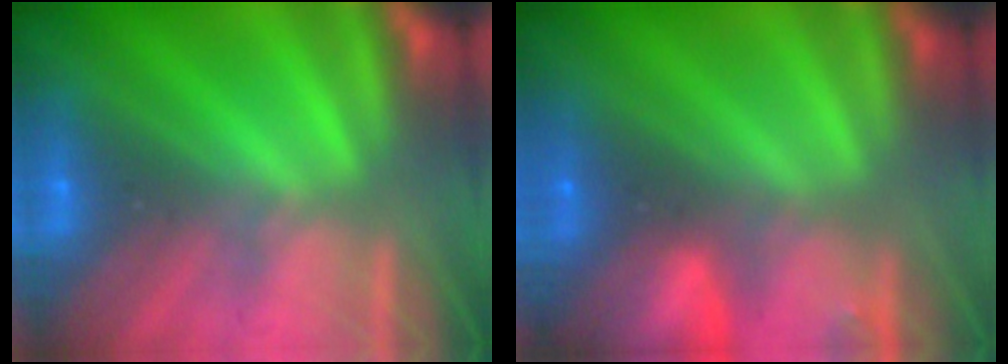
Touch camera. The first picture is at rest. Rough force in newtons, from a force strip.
{"total": 7.6}